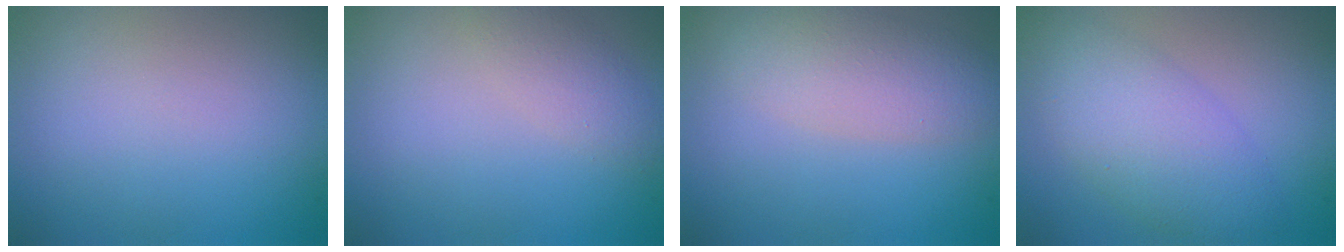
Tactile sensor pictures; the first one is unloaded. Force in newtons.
{"total": 2.0, "press": 2.0, "slide": 0.1}
{"total": 3.7, "press": 3.7, "slide": 0.0}
{"total": 5.3, "press": 5.3, "slide": 0.2}